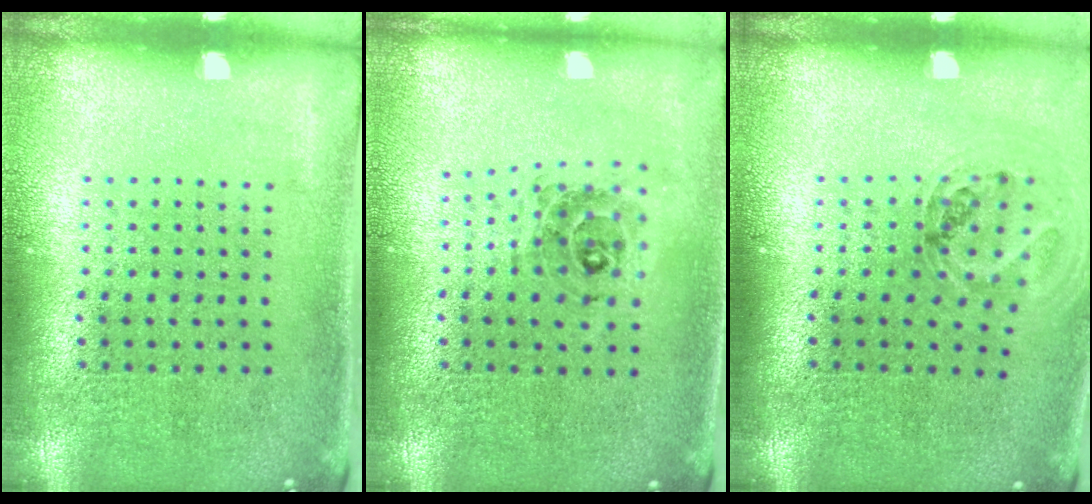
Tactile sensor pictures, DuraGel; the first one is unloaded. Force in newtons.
{"total": 0.8, "press": 0.8, "slide": 0.2}
{"total": 1.1, "press": 1.1, "slide": 0.2}